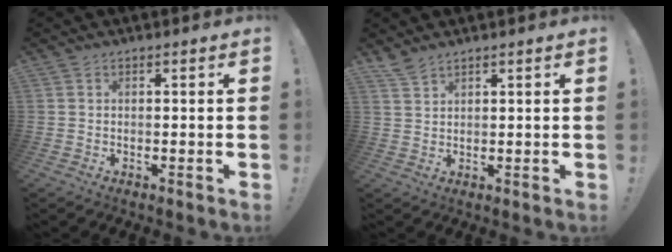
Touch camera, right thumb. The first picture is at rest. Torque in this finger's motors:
{"motor_torque": [-0.08, -0.07, 0.23, 0.09, 0.01]}